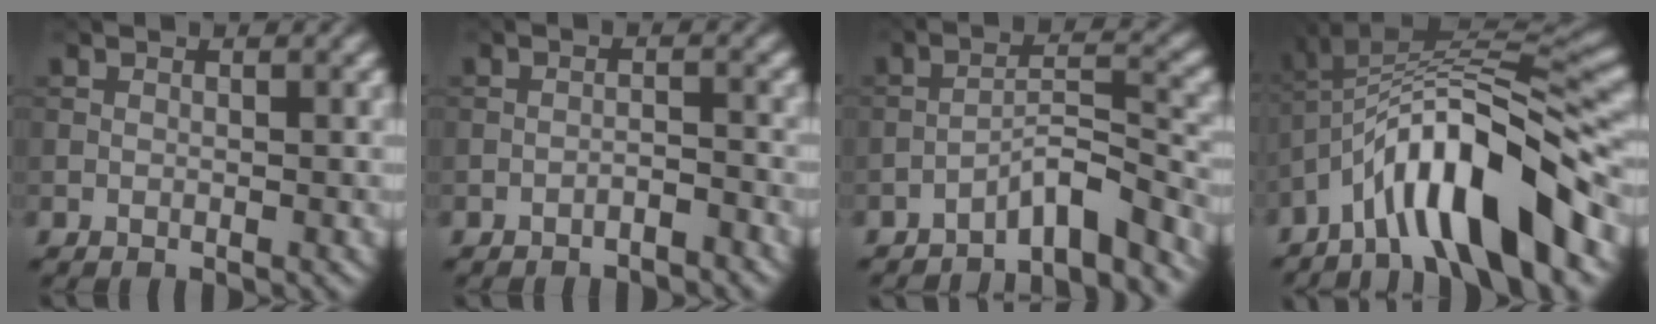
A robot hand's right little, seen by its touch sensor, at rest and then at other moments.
{"total": 1.5, "force": [-1.3, 0.2, 0.6], "torque": [-0.007, 0.006, -0.026]}
{"total": 5.6, "force": [-4.7, 0.8, 3.1], "torque": [-0.044, 0.012, -0.082]}
{"total": 11.4, "force": [-6.0, 2.3, 9.4], "torque": [-0.143, 0.020, -0.101]}